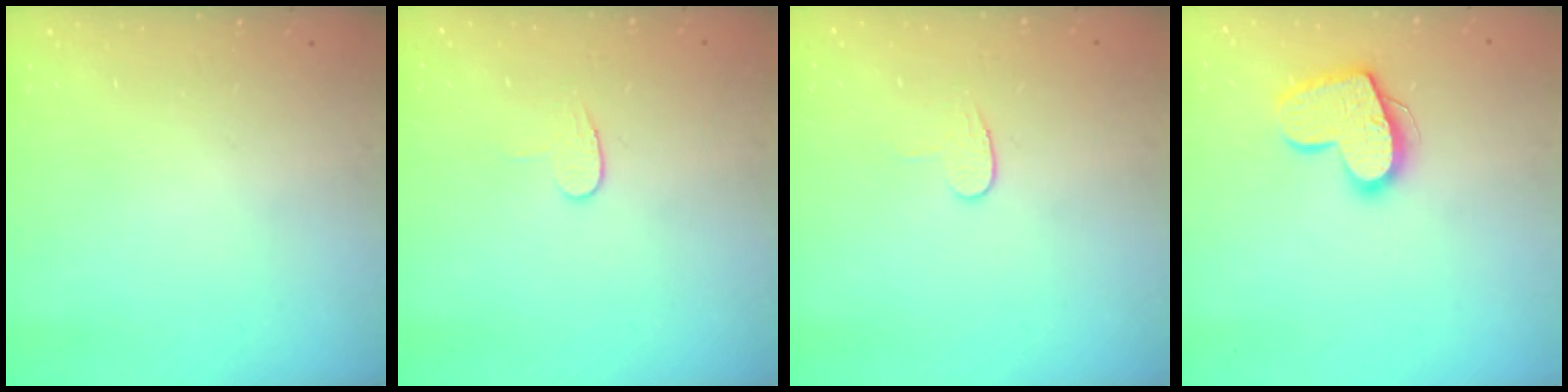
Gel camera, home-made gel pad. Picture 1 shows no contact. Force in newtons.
{"total": 5.8, "press": 5.8, "slide": 0.3}
{"total": 5.8, "press": 5.8, "slide": 0.3}
{"total": 15.3, "press": 15.3, "slide": 1.1}